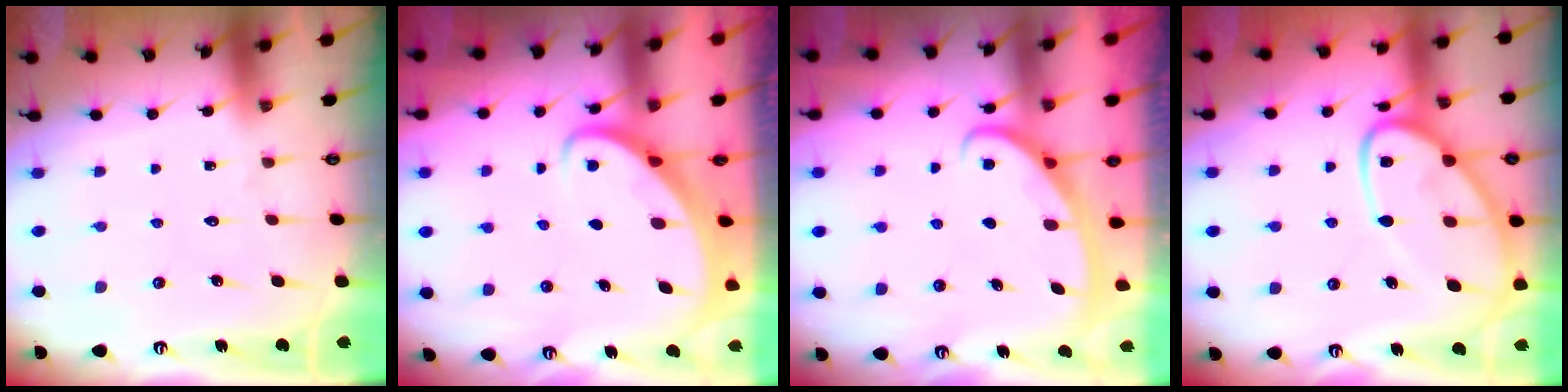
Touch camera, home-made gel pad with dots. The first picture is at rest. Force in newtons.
{"total": 2.6, "press": 2.6, "slide": 0.3}
{"total": 3.0, "press": 2.9, "slide": 0.4}
{"total": 17.8, "press": 17.7, "slide": 1.5}